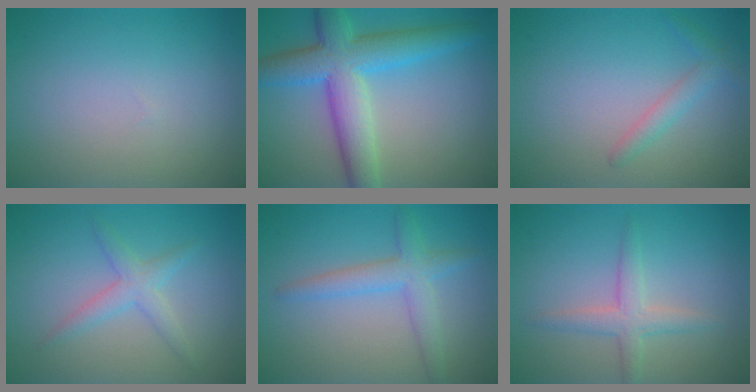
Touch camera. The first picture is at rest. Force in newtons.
{"total": 7.7, "press": 7.7, "slide": 0.2}
{"total": 1.6, "press": 1.6, "slide": 0.1}
{"total": 2.3, "press": 2.3, "slide": 0.1}
{"total": 2.6, "press": 2.6, "slide": 0.2}
{"total": 2.4, "press": 2.4, "slide": 0.2}